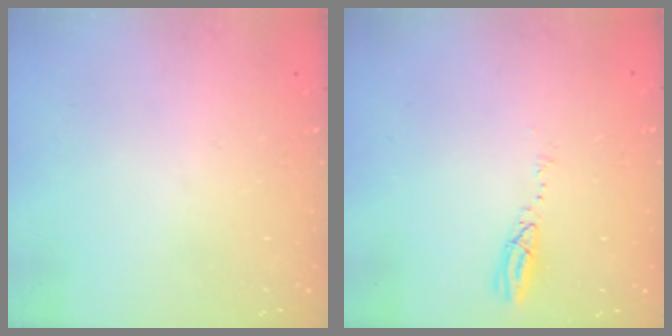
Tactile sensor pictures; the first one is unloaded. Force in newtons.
{"total": 3.6, "press": 3.6, "slide": 0.2}